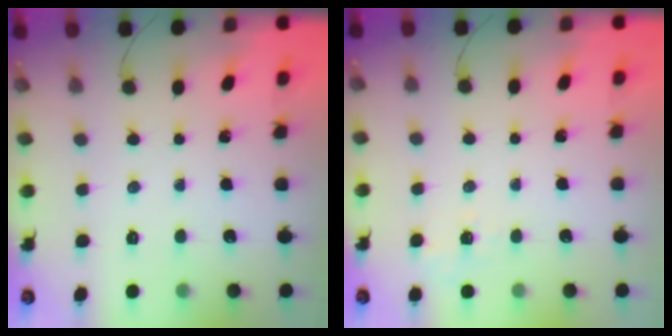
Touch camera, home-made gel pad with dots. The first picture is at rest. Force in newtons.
{"total": 1.9, "press": 0.8, "slide": 1.7}